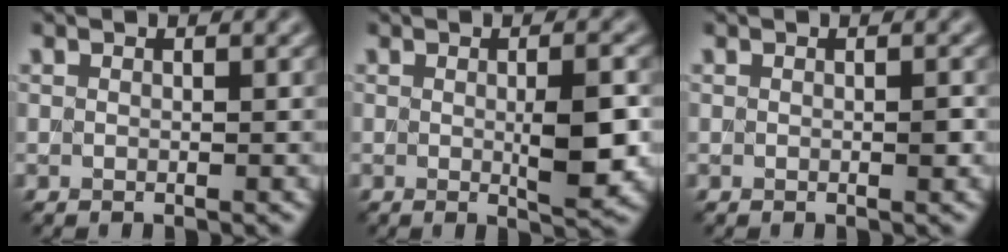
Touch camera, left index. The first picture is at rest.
{"total": 3.9, "force": [-0.1, 0.7, 3.8], "torque": [-0.056, -0.003, 0.001]}
{"total": 0.6, "force": [-0.1, 0.1, 0.6], "torque": [-0.007, -0.003, -0.001]}